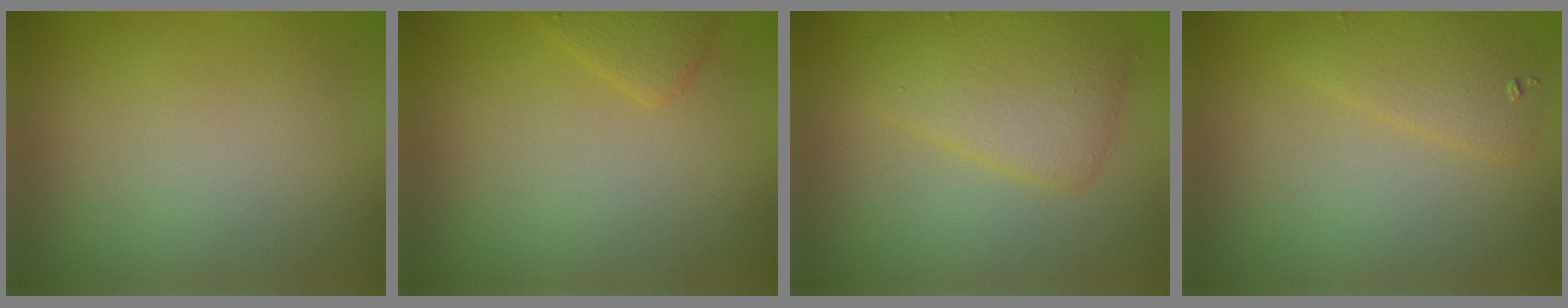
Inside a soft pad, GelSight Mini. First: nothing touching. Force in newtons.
{"total": 1.5, "press": 1.5, "slide": 0.2}
{"total": 4.2, "press": 4.2, "slide": 0.3}
{"total": 2.4, "press": 2.4, "slide": 0.1}